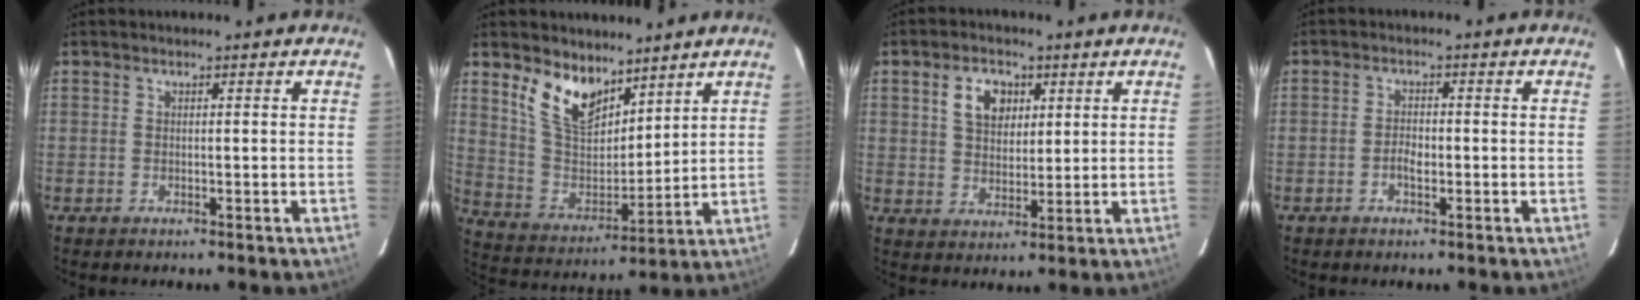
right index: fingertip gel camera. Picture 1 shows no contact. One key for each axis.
{"total": 12.0, "fx": 8.3, "fy": 6.0, "fz": 6.3, "tx": -0.128, "ty": 0.003, "tz": 0.170}
{"total": 6.7, "fx": 2.8, "fy": 4.6, "fz": 4.0, "tx": -0.070, "ty": 0.015, "tz": 0.052}
{"total": 2.0, "fx": -0.9, "fy": 0.9, "fz": 1.6, "tx": -0.033, "ty": 0.004, "tz": -0.017}